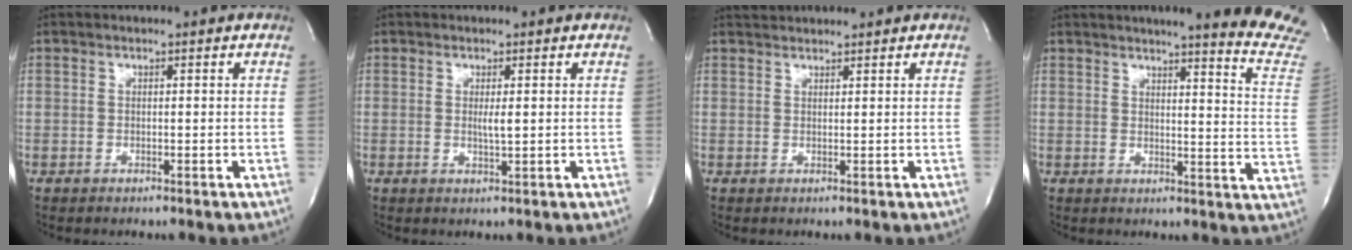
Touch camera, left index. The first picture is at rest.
{"total": 1.7, "force": [0.2, 0.1, 1.6], "torque": [-0.033, -0.002, 0.004]}
{"total": 2.3, "force": [2.3, -0.1, 0.0], "torque": [-0.004, 0.020, 0.045]}
{"total": 16.5, "force": [15.2, -1.2, 6.2], "torque": [-0.076, -0.115, 0.157]}